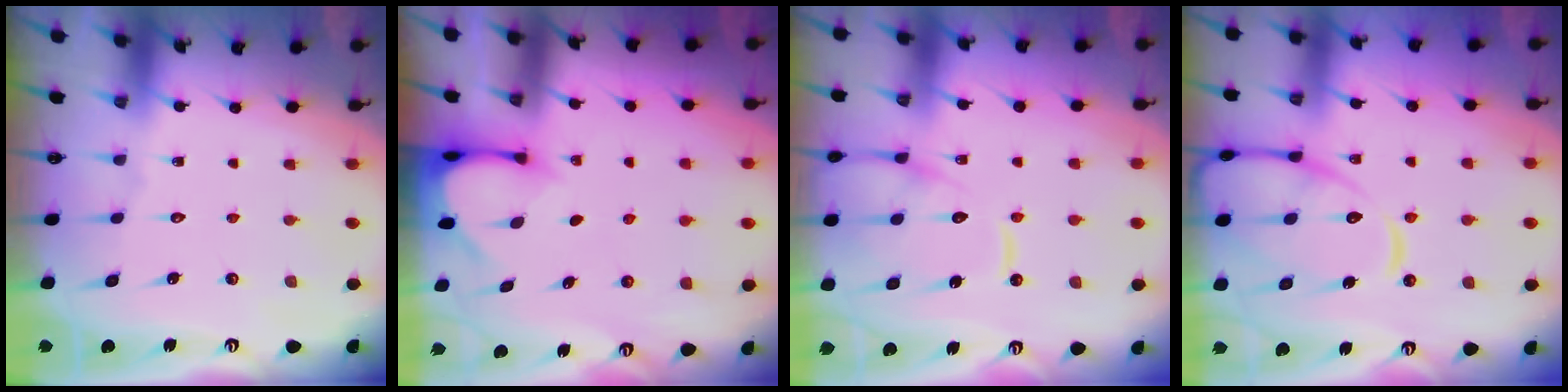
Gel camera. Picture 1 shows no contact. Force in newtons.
{"total": 3.2, "press": 3.2, "slide": 0.3}
{"total": 13.5, "press": 13.4, "slide": 1.5}
{"total": 15.3, "press": 15.2, "slide": 1.5}